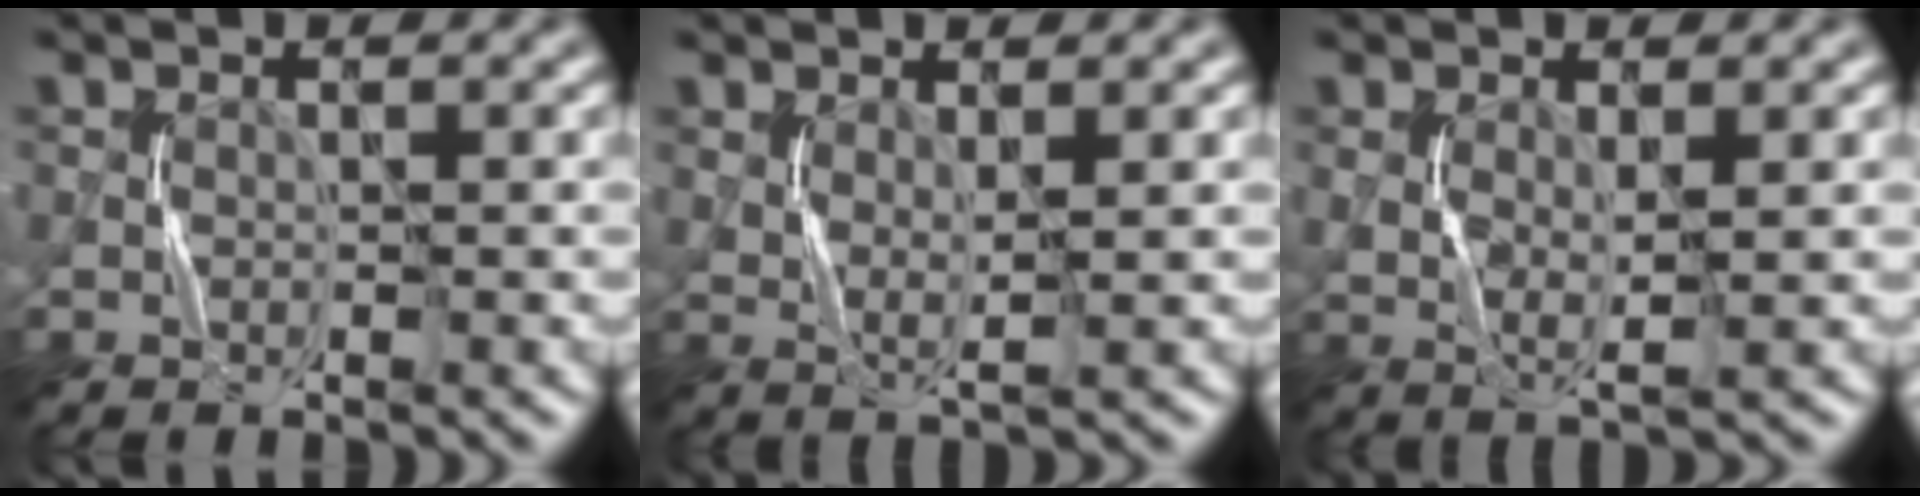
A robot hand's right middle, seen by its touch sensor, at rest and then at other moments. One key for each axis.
{"total": 1.5, "fx": 1.0, "fy": 0.2, "fz": 1.0, "tx": -0.018, "ty": -0.006, "tz": 0.023}
{"total": 2.2, "fx": 0.7, "fy": 1.0, "fz": 1.9, "tx": -0.036, "ty": -0.004, "tz": 0.018}